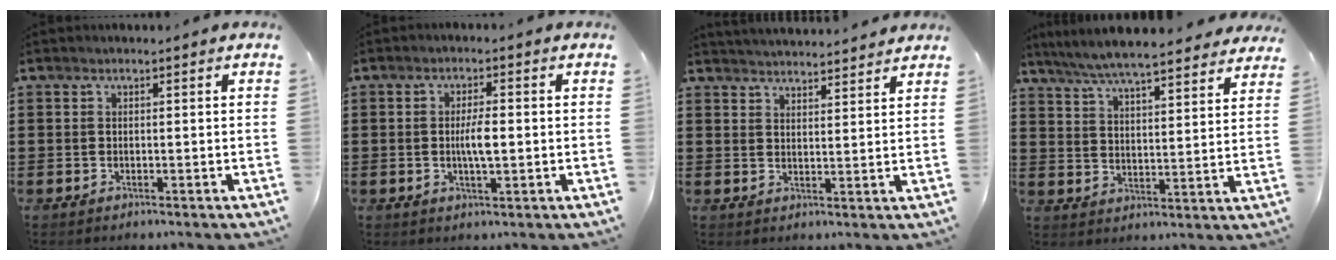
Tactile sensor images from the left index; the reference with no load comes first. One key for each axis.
{"total": 3.9, "fx": -0.2, "fy": 1.0, "fz": 3.8, "tx": -0.070, "ty": 0.002, "tz": -0.006}
{"total": 3.2, "fx": 3.2, "fy": -0.2, "fz": -0.2, "tx": -0.006, "ty": -0.014, "tz": 0.058}
{"total": 6.6, "fx": 6.1, "fy": 0.0, "fz": 2.3, "tx": -0.071, "ty": -0.034, "tz": 0.108}